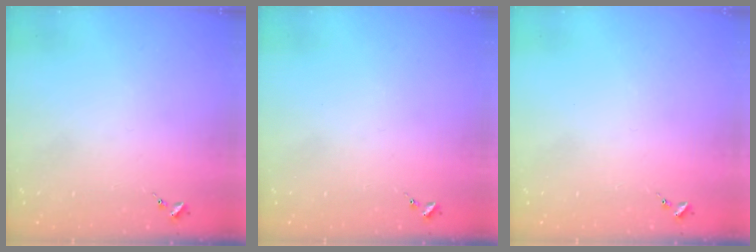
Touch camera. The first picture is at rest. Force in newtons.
{"total": 0.0}
{"total": 0.0}